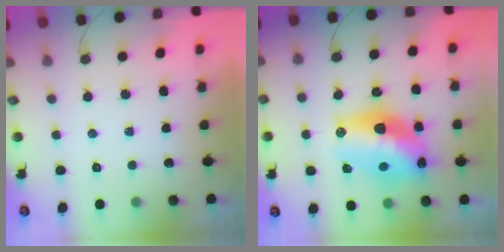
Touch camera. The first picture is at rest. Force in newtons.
{"total": 17.1, "press": 16.9, "slide": 2.7}